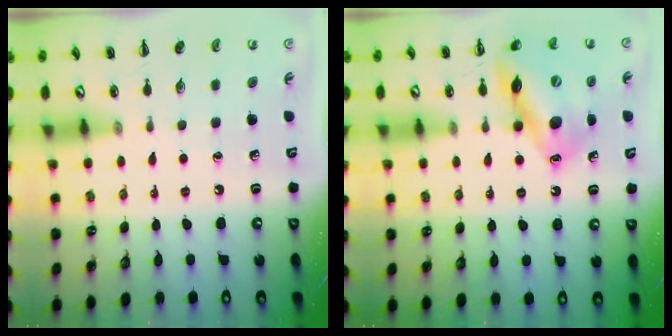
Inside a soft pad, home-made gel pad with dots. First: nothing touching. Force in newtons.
{"total": 15.8, "press": 15.5, "slide": 3.1}